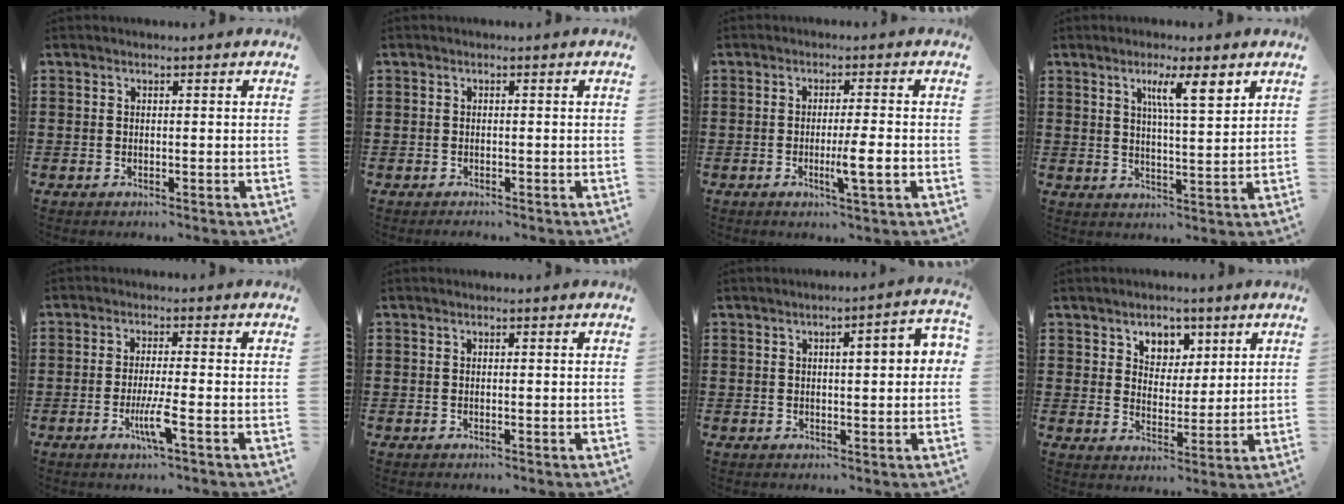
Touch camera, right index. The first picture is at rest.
{"total": 0.8, "force": [-0.6, 0.5, -0.1], "torque": [0.001, 0.005, -0.015]}
{"total": 4.7, "force": [-1.3, 0.0, 4.5], "torque": [-0.075, -0.010, -0.022]}
{"total": 6.7, "force": [3.4, 1.2, 5.7], "torque": [-0.097, -0.002, 0.050]}
{"total": 4.8, "force": [-2.0, 0.0, 4.4], "torque": [-0.086, -0.017, -0.038]}
{"total": 0.0}
{"total": 4.3, "force": [0.7, 0.9, 4.2], "torque": [-0.060, 0.000, 0.004]}
{"total": 4.7, "force": [2.8, 3.5, 1.1], "torque": [-0.035, 0.006, 0.050]}